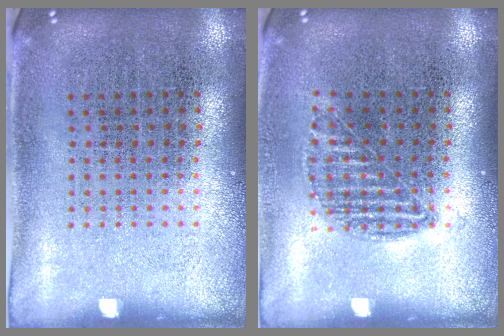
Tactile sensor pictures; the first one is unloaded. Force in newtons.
{"total": 0.9, "press": 0.9, "slide": 0.4}